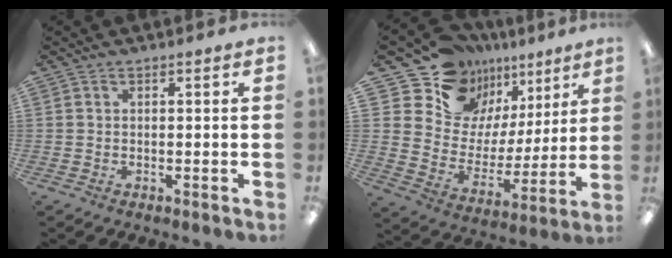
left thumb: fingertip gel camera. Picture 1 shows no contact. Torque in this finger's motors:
{"motor_torque": [0.36, 0.42, -0.22, -0.29, 0.01]}